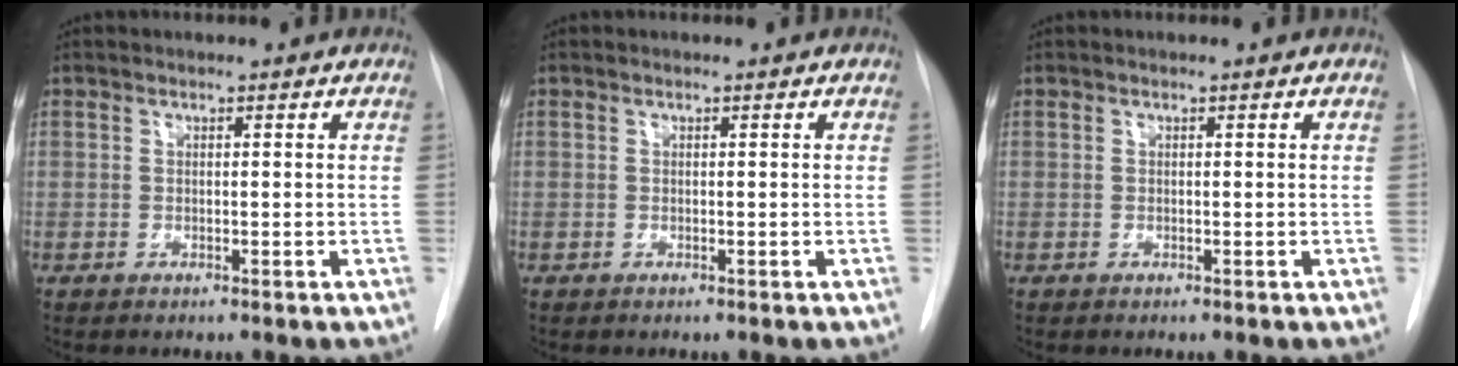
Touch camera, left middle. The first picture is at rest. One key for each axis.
{"total": 0.0}
{"total": 0.0}